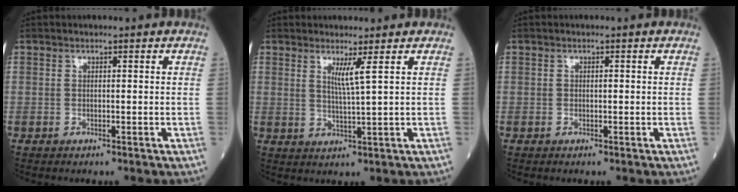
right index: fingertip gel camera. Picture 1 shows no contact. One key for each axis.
{"total": 3.0, "fx": 1.5, "fy": -0.9, "fz": 2.5, "tx": -0.049, "ty": -0.012, "tz": 0.030}
{"total": 0.5, "fx": 0.0, "fy": 0.3, "fz": 0.4, "tx": -0.009, "ty": 0.000, "tz": 0.000}